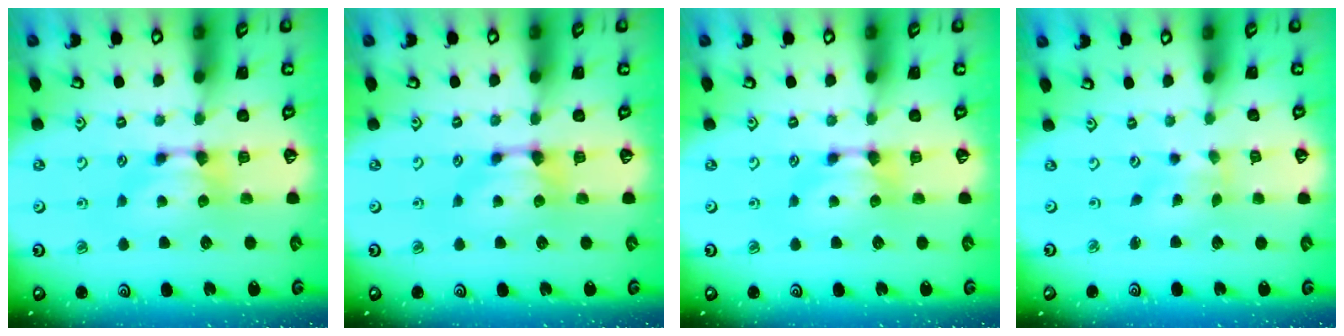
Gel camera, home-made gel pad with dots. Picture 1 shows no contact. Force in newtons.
{"total": 1.2, "press": 0.9, "slide": 0.9}
{"total": 0.0}
{"total": 2.7, "press": 2.6, "slide": 1.0}